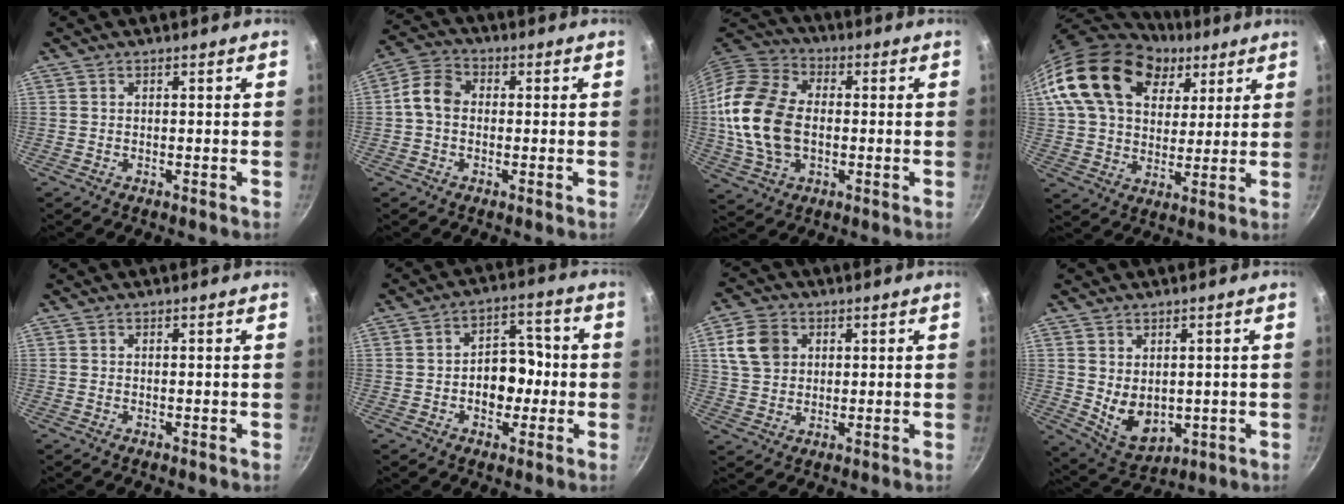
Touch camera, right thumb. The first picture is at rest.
{"total": 7.4, "force": [-0.1, 5.7, 4.7], "torque": [-0.075, 0.023, -0.021]}
{"total": 17.8, "force": [-0.6, 12.1, 13.1], "torque": [-0.246, 0.020, -0.020]}
{"total": 22.6, "force": [10.0, 15.5, 13.0], "torque": [-0.209, -0.010, 0.173]}
{"total": 0.0}
{"total": 8.9, "force": [-1.2, 6.5, 6.0], "torque": [-0.033, 0.023, -0.024]}
{"total": 8.3, "force": [2.5, 6.6, 4.4], "torque": [-0.065, 0.005, 0.044]}
{"total": 8.0, "force": [0.8, 5.7, 5.5], "torque": [-0.072, -0.023, 0.038]}